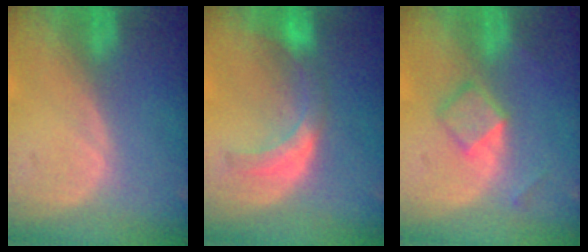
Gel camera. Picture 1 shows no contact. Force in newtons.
{"total": 5.9, "press": 5.9, "slide": 0.6}
{"total": 4.0, "press": 3.9, "slide": 0.6}